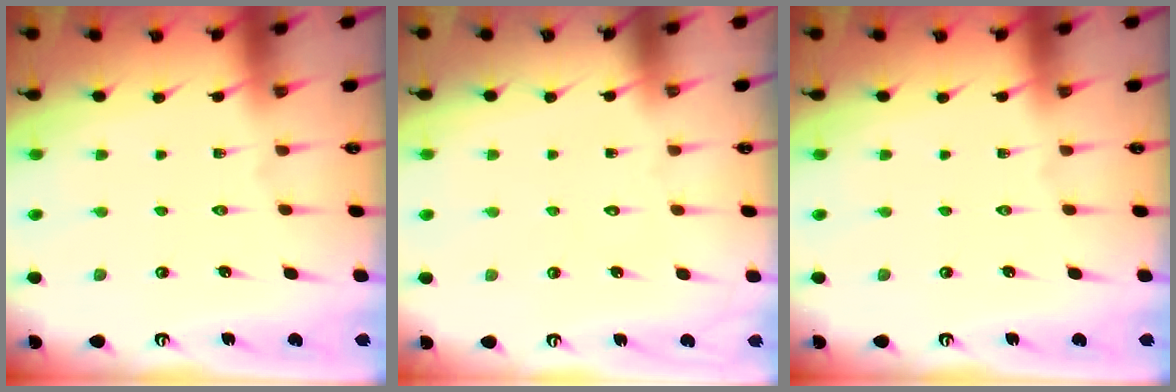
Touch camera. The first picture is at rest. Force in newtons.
{"total": 1.6, "press": 1.6, "slide": 0.0}
{"total": 0.0}